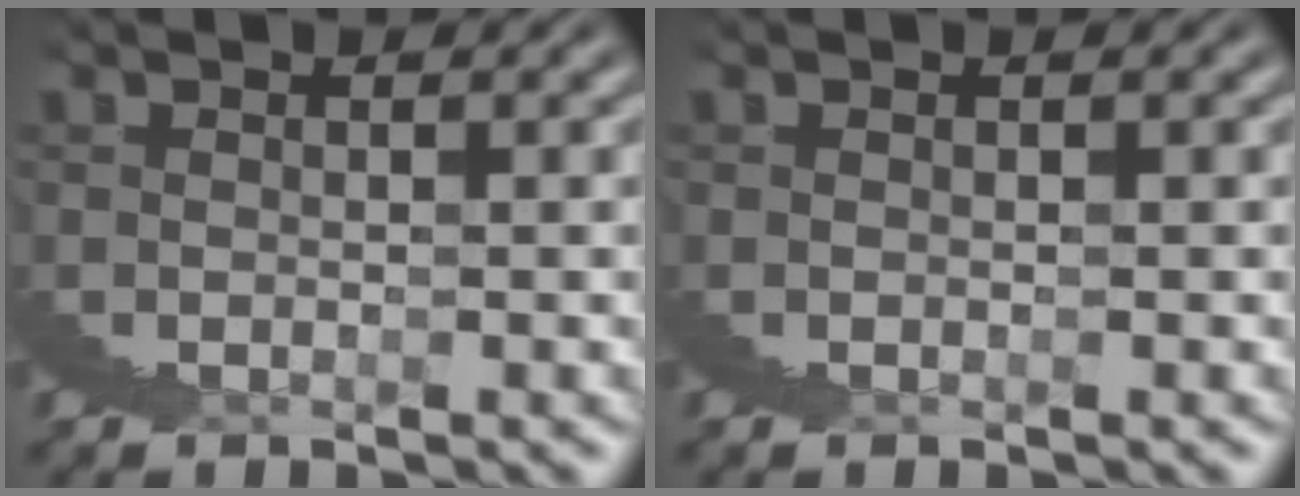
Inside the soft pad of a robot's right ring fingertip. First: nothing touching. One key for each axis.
{"total": 0.0}